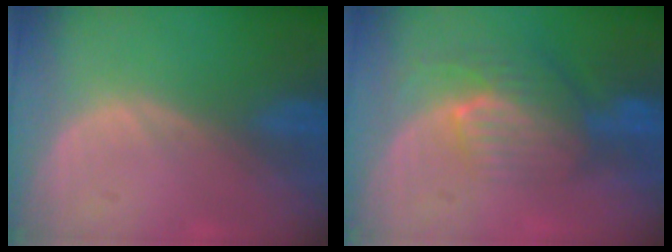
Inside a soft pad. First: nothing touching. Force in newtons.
{"total": 8.1, "press": 7.2, "slide": 3.6}